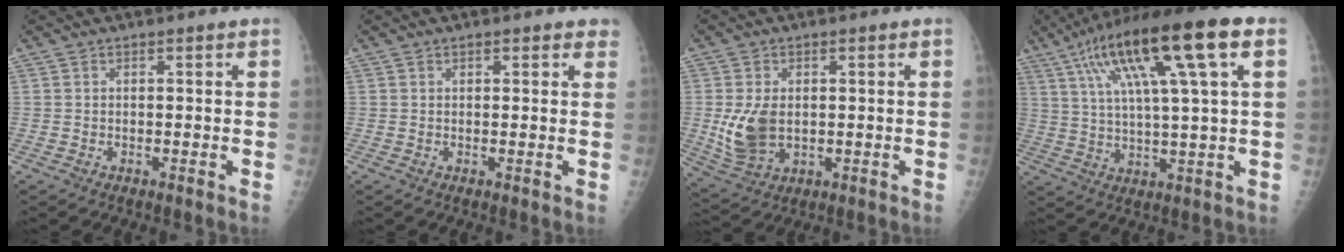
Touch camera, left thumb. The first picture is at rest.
{"total": 1.9, "force": [1.3, 1.0, 0.9], "torque": [0.008, -0.003, 0.009]}
{"total": 8.7, "force": [0.0, 5.8, 6.5], "torque": [-0.121, -0.007, 0.013]}
{"total": 20.3, "force": [8.2, 3.5, 18.2], "torque": [-0.322, 0.016, 0.133]}